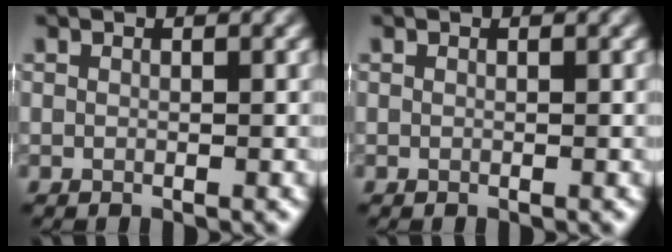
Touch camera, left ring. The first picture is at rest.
{"total": 0.0}